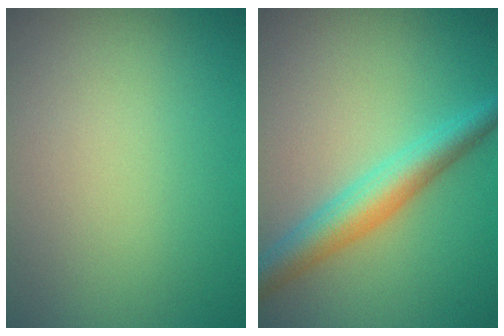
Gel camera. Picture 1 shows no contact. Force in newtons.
{"total": 4.4, "press": 4.4, "slide": 0.1}